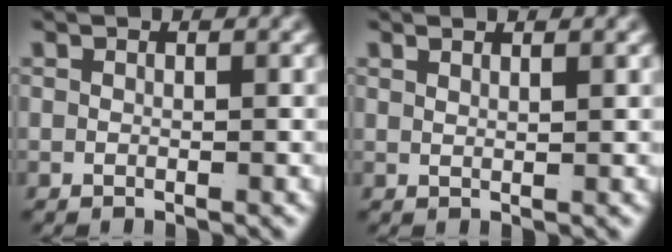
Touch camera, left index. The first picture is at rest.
{"total": 1.3, "force": [1.0, -0.8, 0.3], "torque": [-0.005, -0.004, 0.026]}